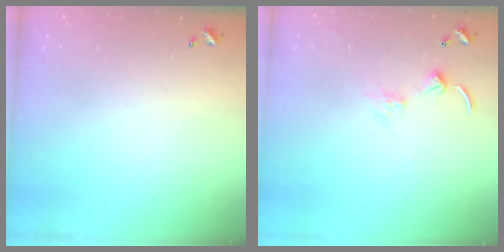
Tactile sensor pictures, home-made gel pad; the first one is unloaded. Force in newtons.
{"total": 1.4, "press": 1.3, "slide": 0.3}